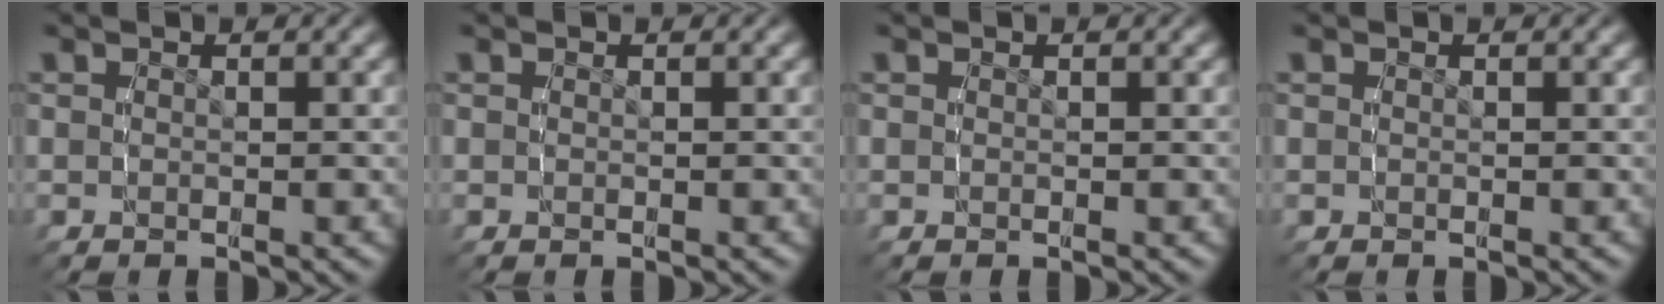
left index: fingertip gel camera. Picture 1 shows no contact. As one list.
[{"total": 0.0}, {"total": 0.0}, {"total": 0.0}]